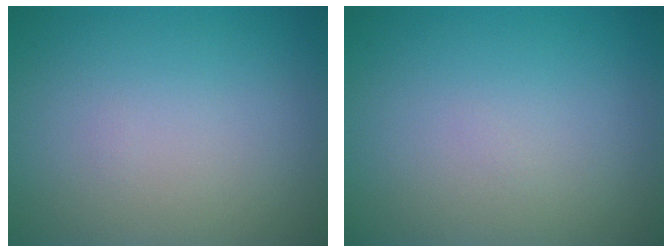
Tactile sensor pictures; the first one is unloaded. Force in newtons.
{"total": 0.0}